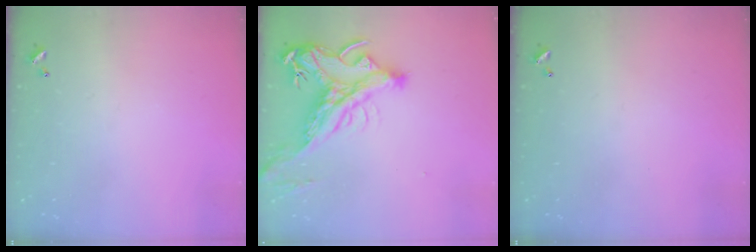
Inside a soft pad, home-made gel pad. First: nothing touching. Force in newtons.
{"total": 5.9, "press": 5.6, "slide": 1.9}
{"total": 0.0}